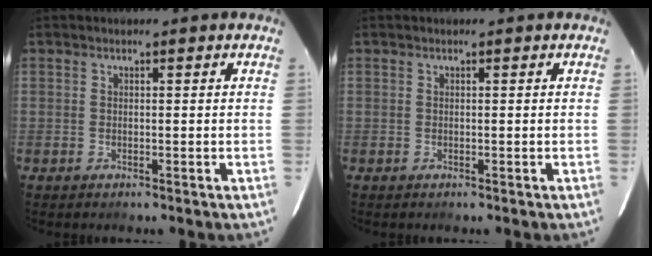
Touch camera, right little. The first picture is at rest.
{"total": 0.0}